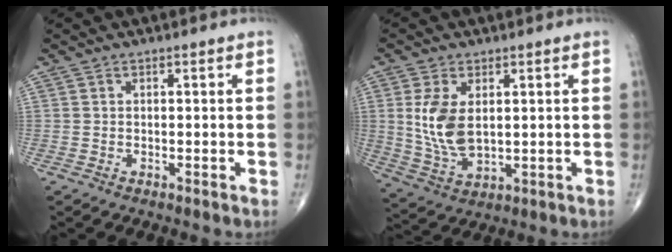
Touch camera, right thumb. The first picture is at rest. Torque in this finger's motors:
{"motor_torque": [-0.53, 0.42, 0.72, 0.16, 0.04]}